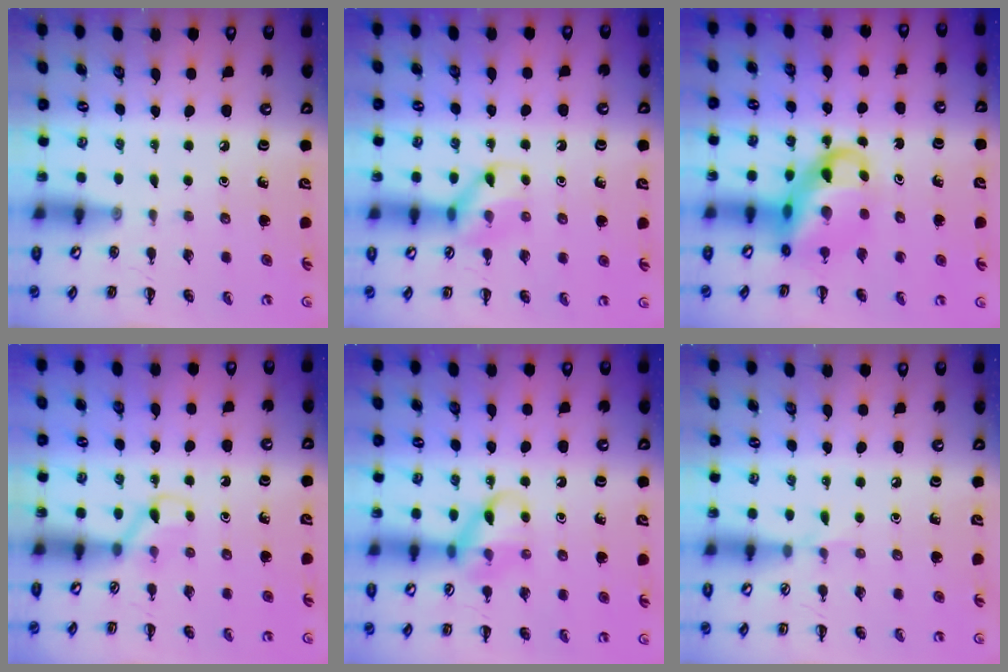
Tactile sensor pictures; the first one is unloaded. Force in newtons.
{"total": 9.8, "press": 9.7, "slide": 0.7}
{"total": 11.6, "press": 11.2, "slide": 2.9}
{"total": 4.0, "press": 3.7, "slide": 1.5}
{"total": 12.0, "press": 11.9, "slide": 1.7}
{"total": 3.4, "press": 3.2, "slide": 1.2}